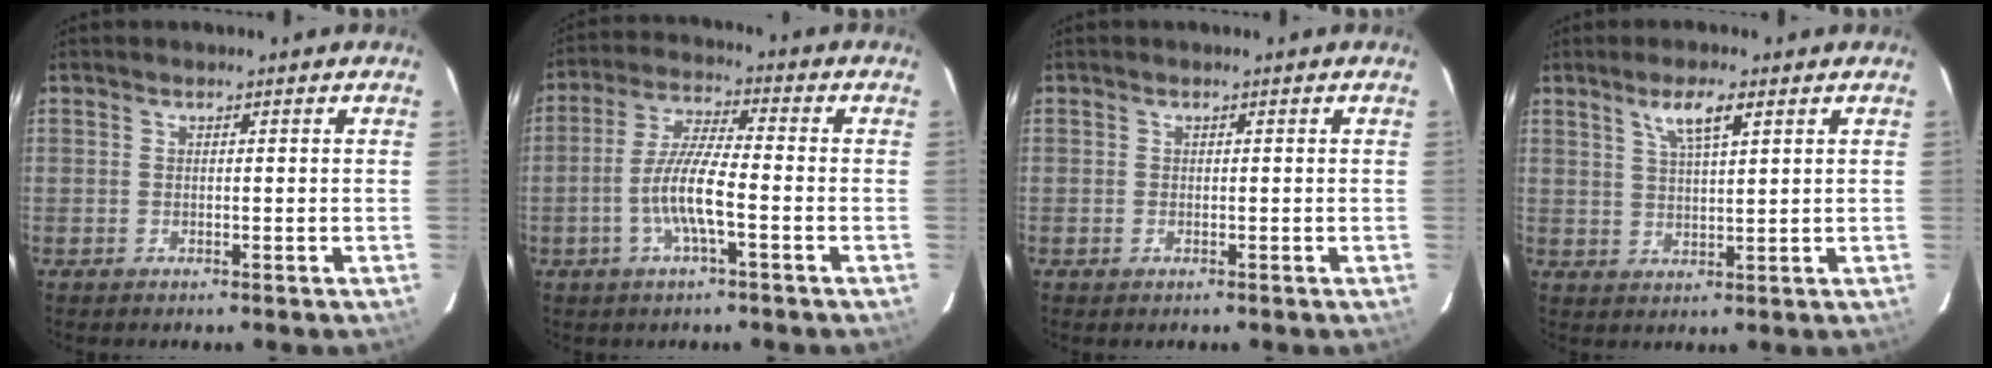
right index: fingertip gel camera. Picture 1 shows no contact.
{"total": 8.4, "force": [-2.9, 1.1, 7.8], "torque": [-0.163, 0.002, -0.056]}
{"total": 0.5, "force": [-0.3, 0.3, 0.3], "torque": [-0.003, -0.001, -0.006]}
{"total": 5.2, "force": [2.9, 0.9, 4.2], "torque": [-0.077, 0.003, 0.053]}